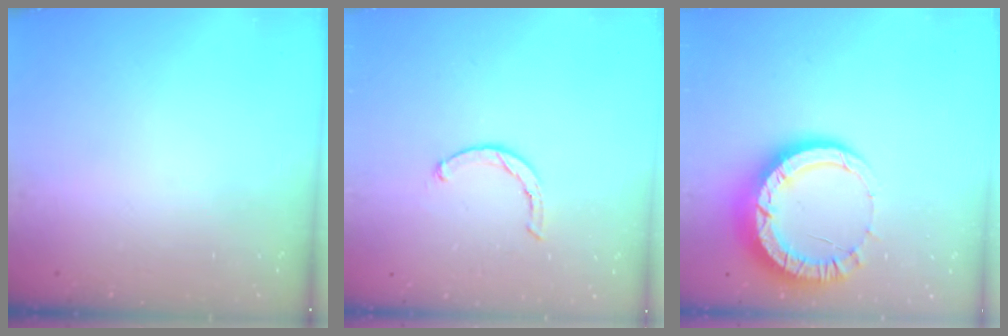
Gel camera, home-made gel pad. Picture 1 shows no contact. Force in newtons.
{"total": 2.3, "press": 2.2, "slide": 0.5}
{"total": 12.8, "press": 12.8, "slide": 1.2}